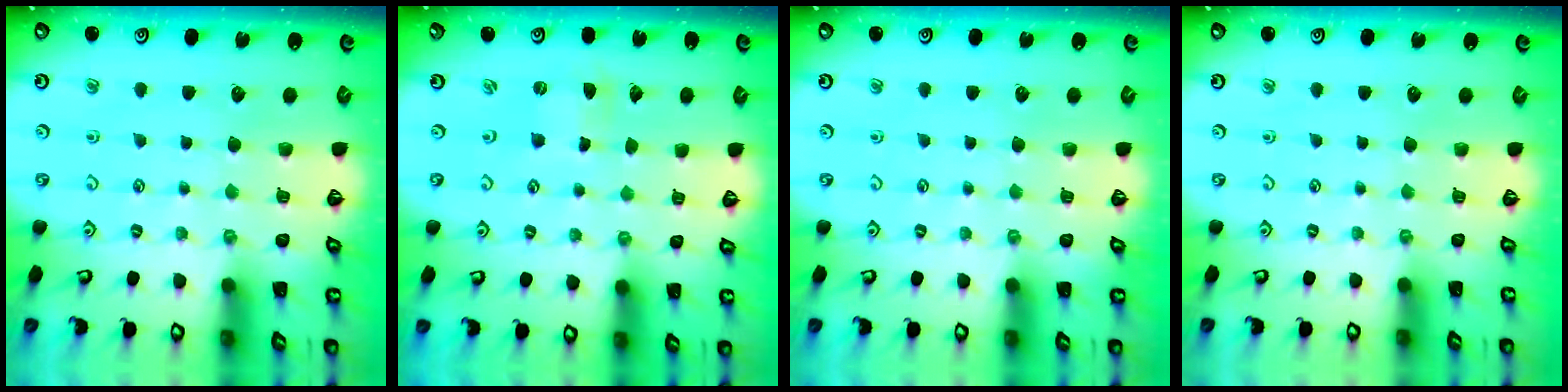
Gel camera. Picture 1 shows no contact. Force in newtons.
{"total": 0.0}
{"total": 0.0}
{"total": 0.0}